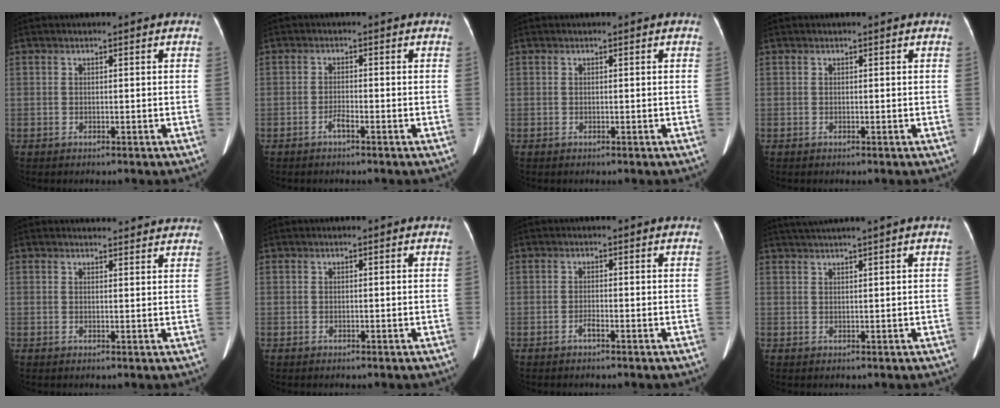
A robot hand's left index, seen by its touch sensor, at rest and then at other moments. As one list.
[{"total": 1.3, "force": [-1.0, 0.0, 0.9], "torque": [-0.020, 0.000, -0.018]}, {"total": 0.0}, {"total": 0.0}, {"total": 8.2, "force": [7.9, 1.5, 1.6], "torque": [-0.006, 0.013, 0.073]}, {"total": 0.0}, {"total": 0.8, "force": [-0.6, 0.0, 0.6], "torque": [-0.013, 0.000, -0.011]}, {"total": 4.5, "force": [3.6, -1.4, 2.3], "torque": [-0.036, 0.020, 0.067]}]